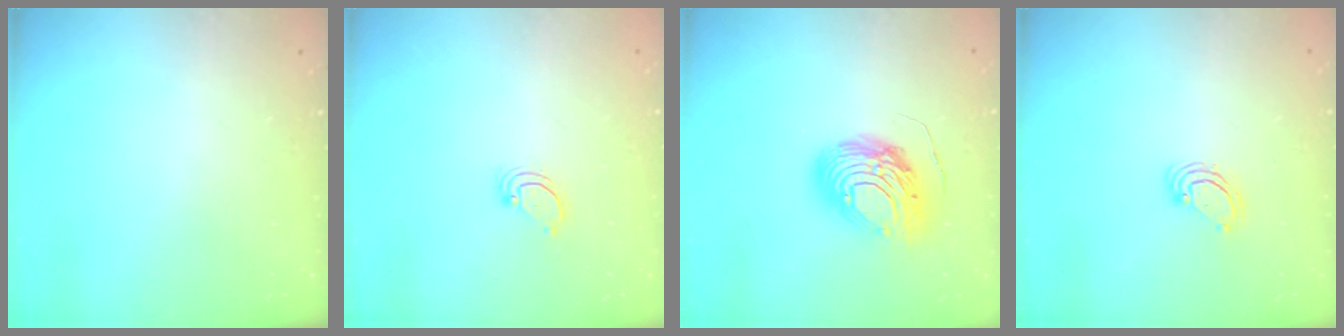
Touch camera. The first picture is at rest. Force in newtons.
{"total": 2.3, "press": 2.3, "slide": 0.2}
{"total": 13.4, "press": 13.4, "slide": 1.3}
{"total": 4.4, "press": 4.4, "slide": 0.5}